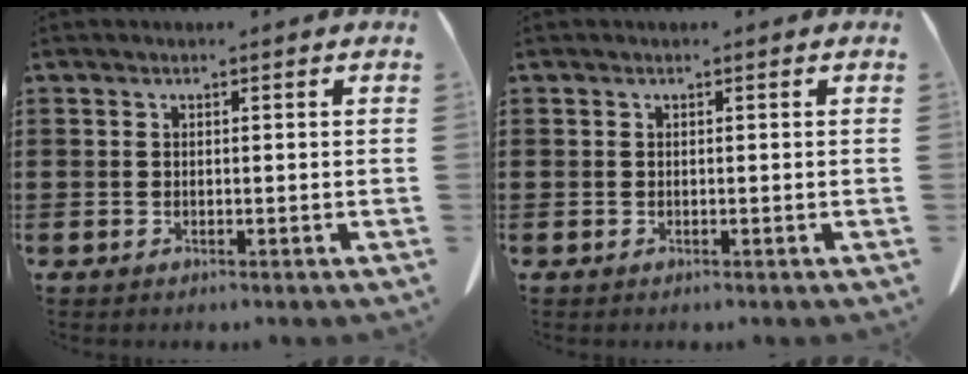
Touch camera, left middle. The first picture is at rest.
{"total": 0.0}